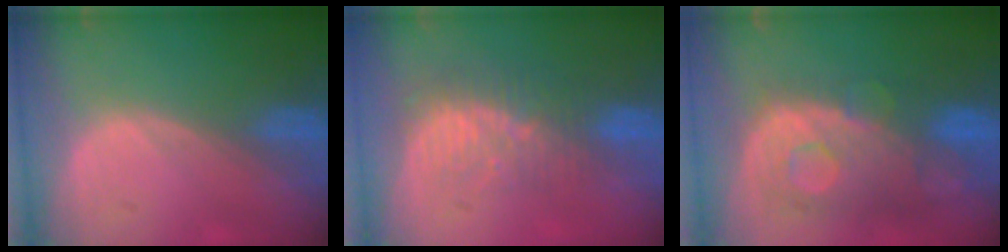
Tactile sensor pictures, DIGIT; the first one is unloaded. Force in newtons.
{"total": 8.5, "press": 7.4, "slide": 4.1}
{"total": 11.2, "press": 9.7, "slide": 5.5}